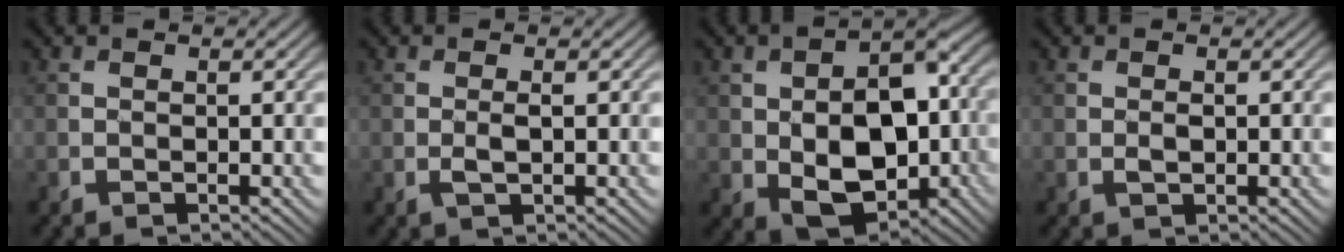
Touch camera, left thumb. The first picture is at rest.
{"total": 1.2, "force": [0.2, 0.3, 1.1], "torque": [-0.023, 0.003, 0.001]}
{"total": 12.3, "force": [-2.3, 7.9, 9.1], "torque": [-0.146, -0.014, -0.032]}
{"total": 0.8, "force": [0.3, 0.4, 0.6], "torque": [-0.009, 0.002, 0.005]}